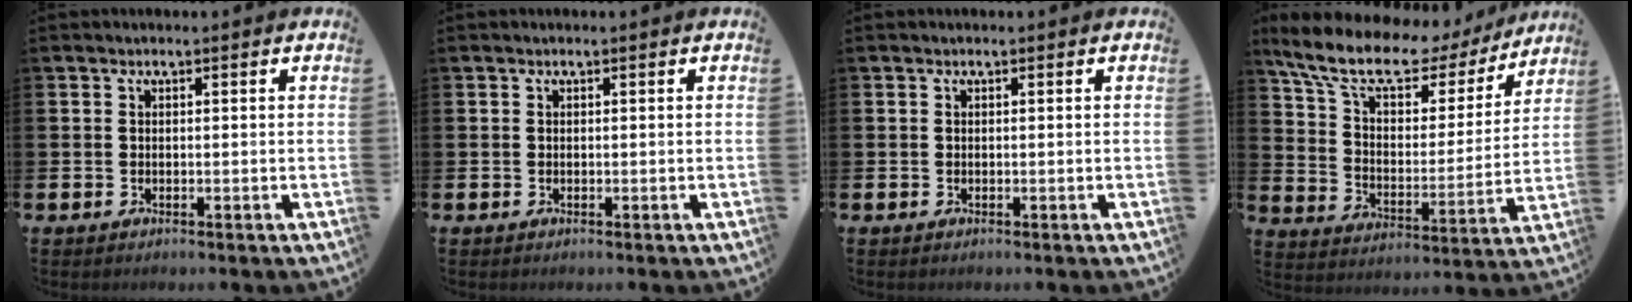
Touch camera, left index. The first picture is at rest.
{"total": 0.0}
{"total": 0.0}
{"total": 11.6, "force": [9.3, 4.2, 5.4], "torque": [-0.141, -0.054, 0.160]}